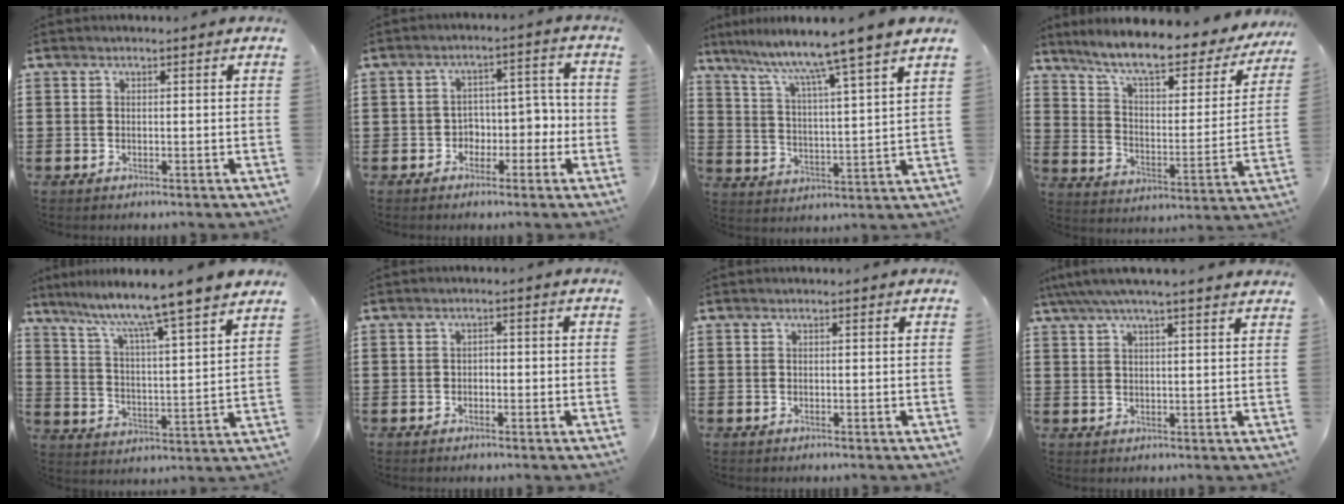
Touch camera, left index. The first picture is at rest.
{"total": 3.8, "force": [-1.7, 3.1, 1.4], "torque": [-0.040, 0.008, -0.041]}
{"total": 7.4, "force": [6.2, -2.1, 3.5], "torque": [-0.094, -0.051, 0.091]}
{"total": 8.7, "force": [7.1, 1.0, 4.9], "torque": [-0.114, -0.047, 0.115]}
{"total": 7.6, "force": [6.6, -1.8, 3.4], "torque": [-0.094, -0.057, 0.100]}
{"total": 1.2, "force": [-0.8, 0.7, 0.5], "torque": [-0.014, 0.003, -0.019]}
{"total": 0.0}
{"total": 4.2, "force": [3.5, 0.0, 2.3], "torque": [-0.057, -0.005, 0.061]}